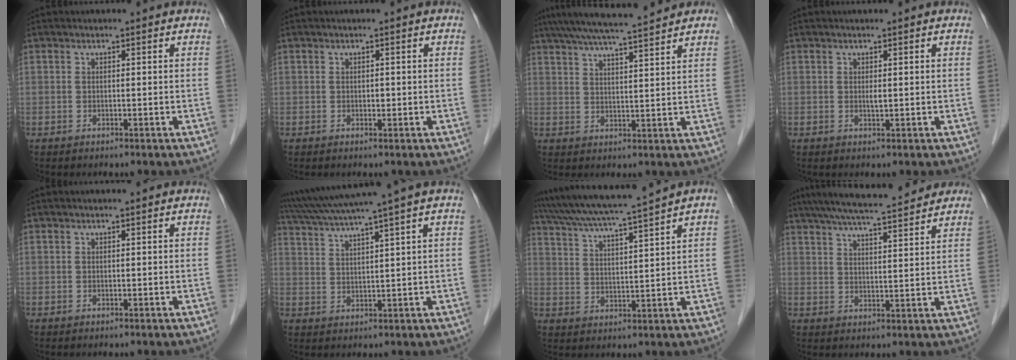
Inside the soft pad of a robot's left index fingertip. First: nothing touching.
{"total": 0.6, "force": [0.0, 0.4, 0.5], "torque": [-0.007, 0.001, 0.000]}
{"total": 11.4, "force": [10.1, -0.5, 5.3], "torque": [-0.093, 0.023, 0.150]}
{"total": 0.8, "force": [0.2, 0.1, 0.8], "torque": [-0.016, -0.002, 0.004]}
{"total": 0.0}
{"total": 10.8, "force": [8.6, -2.1, 6.2], "torque": [-0.110, 0.016, 0.137]}
{"total": 12.4, "force": [10.4, -1.7, 6.6], "torque": [-0.119, 0.011, 0.165]}
{"total": 14.1, "force": [12.4, 1.1, 6.7], "torque": [-0.117, 0.028, 0.181]}